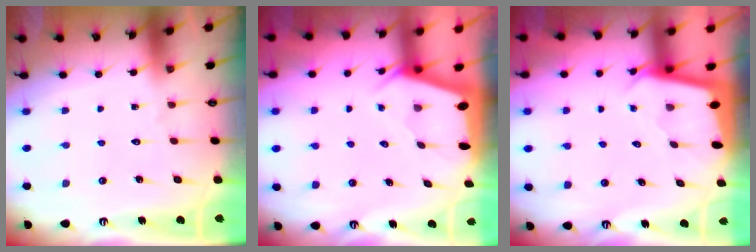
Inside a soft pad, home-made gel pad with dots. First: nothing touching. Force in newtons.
{"total": 2.1, "press": 2.0, "slide": 0.3}
{"total": 2.1, "press": 2.1, "slide": 0.1}